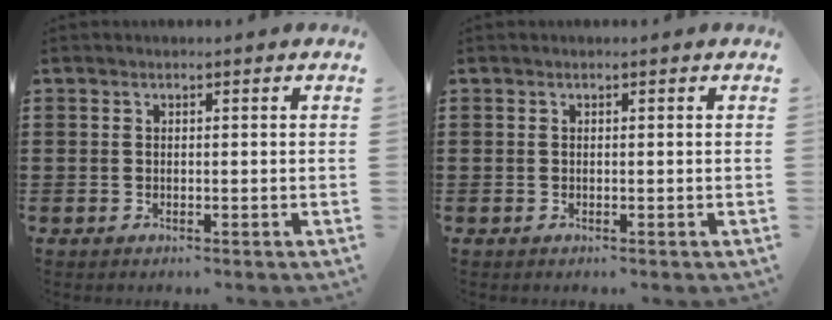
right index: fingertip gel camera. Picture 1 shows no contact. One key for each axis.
{"total": 0.0}